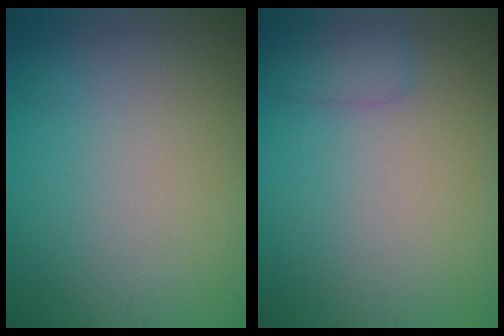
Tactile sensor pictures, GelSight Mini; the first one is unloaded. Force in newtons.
{"total": 1.6, "press": 1.6, "slide": 0.1}